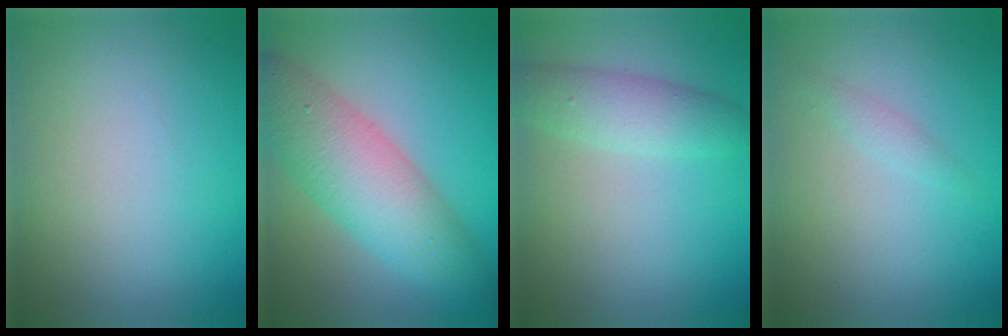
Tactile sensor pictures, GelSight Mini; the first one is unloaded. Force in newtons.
{"total": 7.5, "press": 7.5, "slide": 0.2}
{"total": 3.4, "press": 3.4, "slide": 0.1}
{"total": 0.9, "press": 0.9, "slide": 0.1}